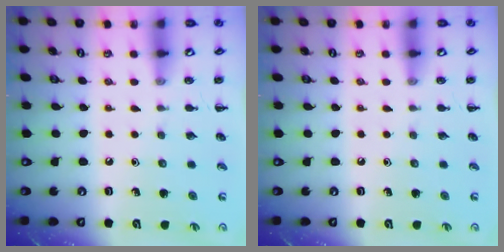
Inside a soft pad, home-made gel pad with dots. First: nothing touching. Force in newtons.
{"total": 0.0}